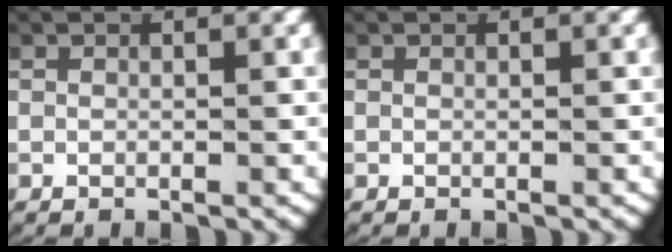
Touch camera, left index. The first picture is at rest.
{"total": 0.0}